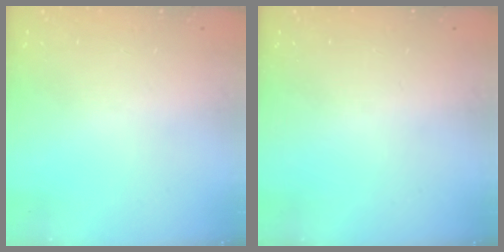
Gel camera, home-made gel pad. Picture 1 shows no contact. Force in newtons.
{"total": 0.0}